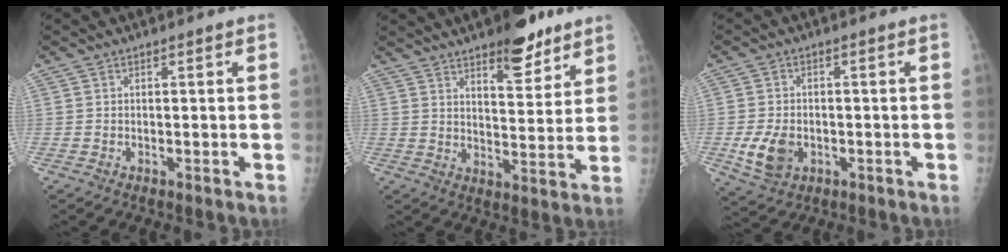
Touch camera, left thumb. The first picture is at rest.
{"total": 11.3, "force": [7.7, 4.0, 7.3], "torque": [-0.077, -0.047, 0.113]}
{"total": 7.0, "force": [-1.7, 5.1, 4.6], "torque": [-0.080, -0.001, -0.023]}